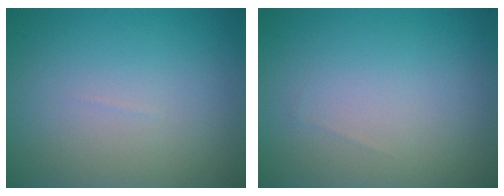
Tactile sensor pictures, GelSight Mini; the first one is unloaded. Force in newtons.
{"total": 0.0}